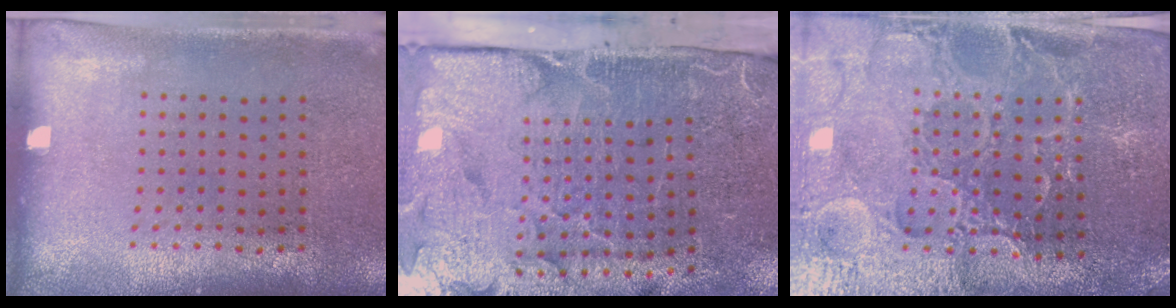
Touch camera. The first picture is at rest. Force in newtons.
{"total": 5.2, "press": 4.0, "slide": 3.3}
{"total": 3.5, "press": 3.4, "slide": 0.6}